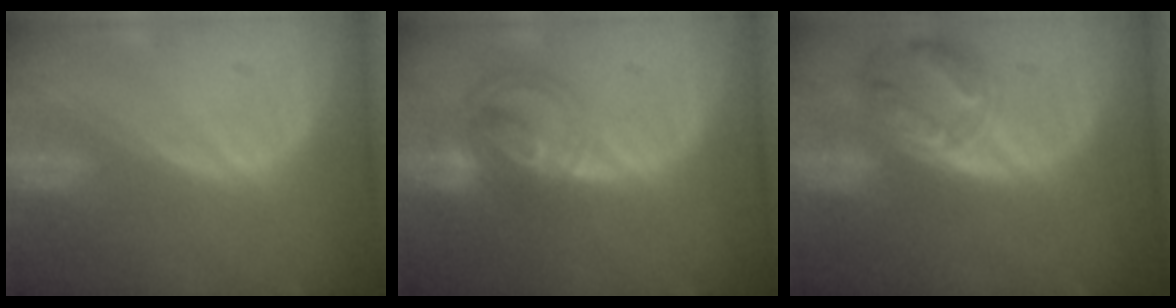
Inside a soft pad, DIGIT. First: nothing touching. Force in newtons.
{"total": 7.5, "press": 6.2, "slide": 4.1}
{"total": 8.2, "press": 7.2, "slide": 4.0}